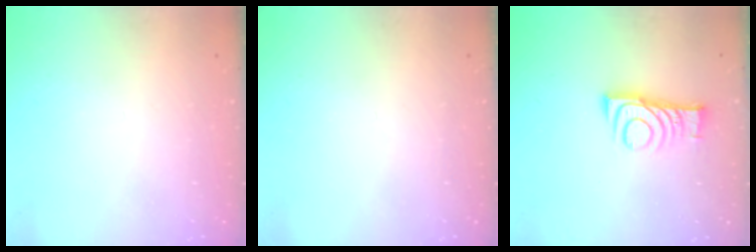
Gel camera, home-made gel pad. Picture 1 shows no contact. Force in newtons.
{"total": 0.0}
{"total": 8.8, "press": 8.8, "slide": 0.1}